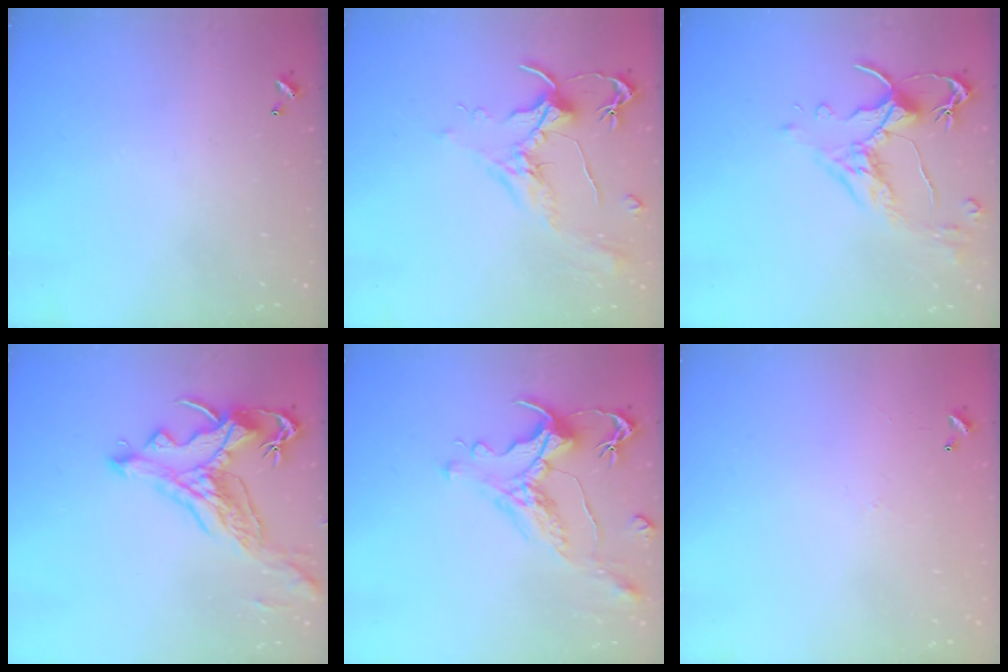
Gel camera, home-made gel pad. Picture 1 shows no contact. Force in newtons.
{"total": 2.0, "press": 1.8, "slide": 0.8}
{"total": 2.5, "press": 2.1, "slide": 1.3}
{"total": 2.2, "press": 1.7, "slide": 1.3}
{"total": 1.4, "press": 0.2, "slide": 1.4}
{"total": 7.7, "press": 7.7, "slide": 0.5}